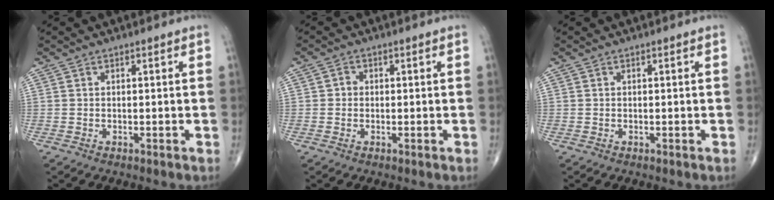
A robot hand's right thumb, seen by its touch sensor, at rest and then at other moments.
{"total": 1.4, "force": [-0.1, 1.3, 0.5], "torque": [0.000, 0.004, -0.005]}
{"total": 0.0}